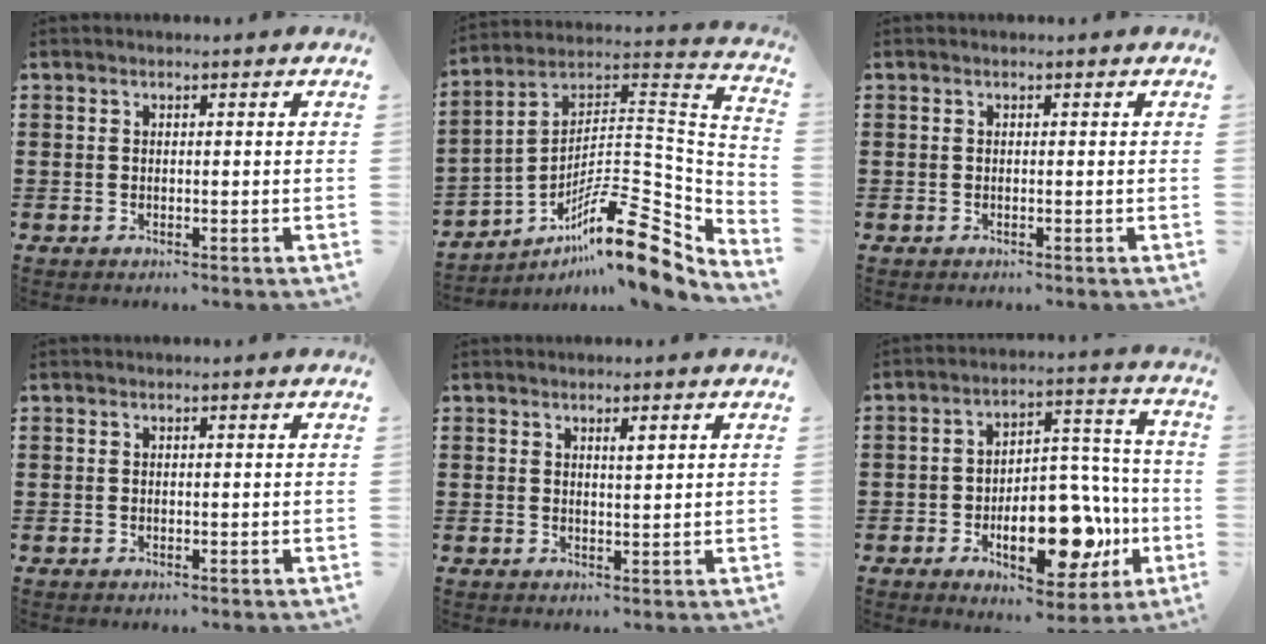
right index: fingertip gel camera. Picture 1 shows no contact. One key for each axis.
{"total": 14.8, "fx": -9.4, "fy": 3.7, "fz": 10.9, "tx": -0.166, "ty": 0.011, "tz": -0.173}
{"total": 0.0}
{"total": 0.0}
{"total": 1.4, "fx": 0.6, "fy": 0.2, "fz": 1.2, "tx": -0.025, "ty": 0.001, "tz": 0.009}
{"total": 15.3, "fx": -5.2, "fy": 7.9, "fz": 12.0, "tx": -0.165, "ty": 0.007, "tz": -0.083}